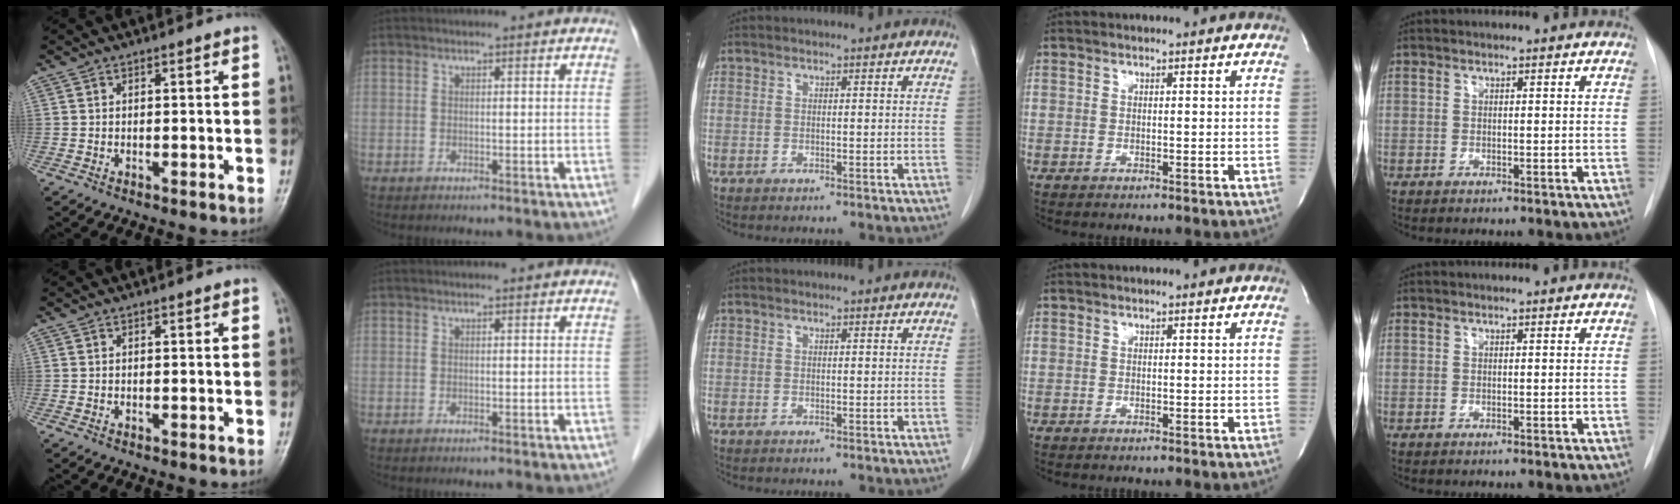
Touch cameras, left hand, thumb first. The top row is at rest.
{}